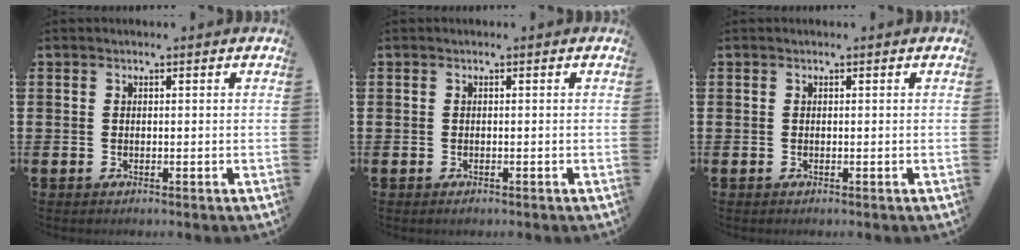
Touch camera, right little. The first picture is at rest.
{"total": 0.0}
{"total": 0.0}